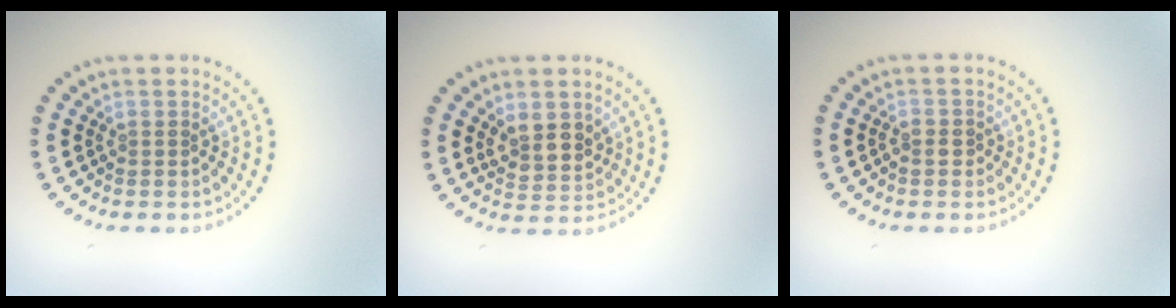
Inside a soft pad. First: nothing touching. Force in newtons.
{"total": 2.8, "press": 2.5, "slide": 1.1}
{"total": 0.9, "press": 0.8, "slide": 0.4}